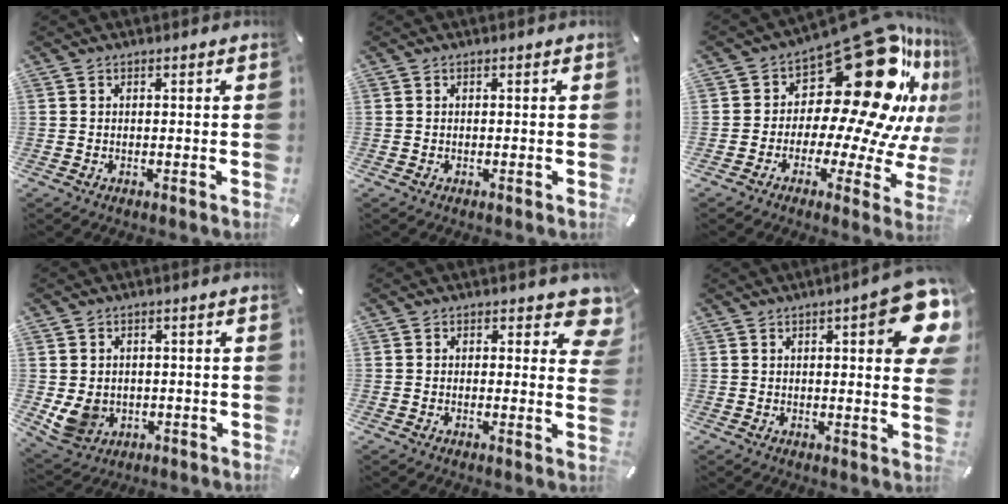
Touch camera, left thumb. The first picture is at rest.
{"total": 0.0}
{"total": 30.5, "force": [12.3, 15.2, 23.4], "torque": [-0.311, -0.124, 0.221]}
{"total": 6.7, "force": [-0.1, 6.1, 2.7], "torque": [-0.081, 0.000, -0.001]}
{"total": 5.4, "force": [2.8, 3.1, 3.4], "torque": [-0.016, -0.020, 0.041]}
{"total": 13.5, "force": [5.6, 3.4, 11.8], "torque": [-0.147, -0.032, 0.085]}